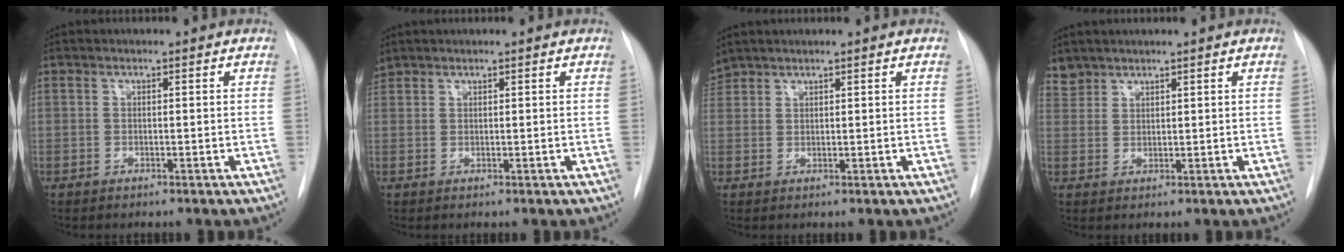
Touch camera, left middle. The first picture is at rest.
{"total": 1.6, "force": [1.5, 0.6, -0.1], "torque": [-0.005, 0.015, 0.031]}
{"total": 2.5, "force": [2.4, 0.5, 0.0], "torque": [-0.005, 0.017, 0.051]}
{"total": 2.9, "force": [2.6, 1.2, -0.3], "torque": [0.009, 0.009, 0.053]}